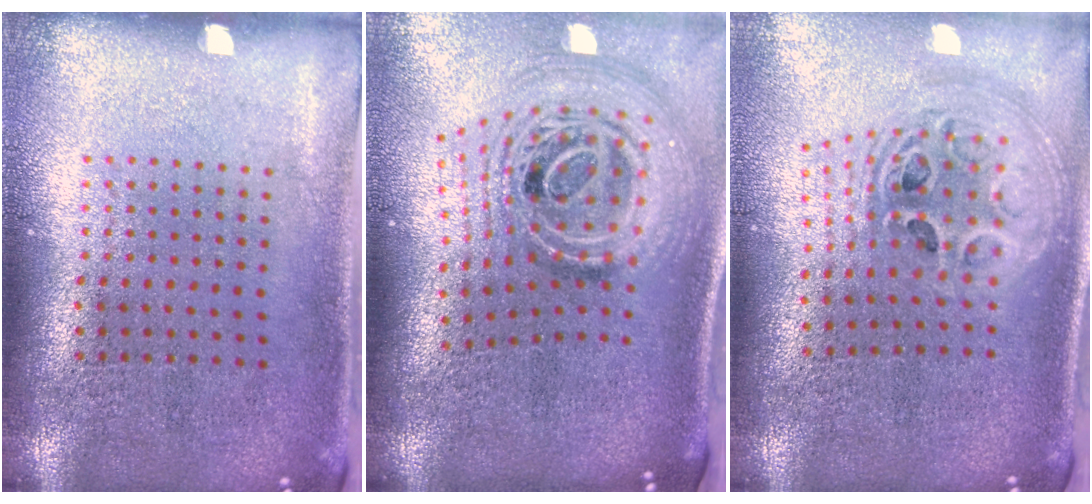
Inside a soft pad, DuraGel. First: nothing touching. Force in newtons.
{"total": 2.5, "press": 1.8, "slide": 1.8}
{"total": 2.4, "press": 1.8, "slide": 1.6}